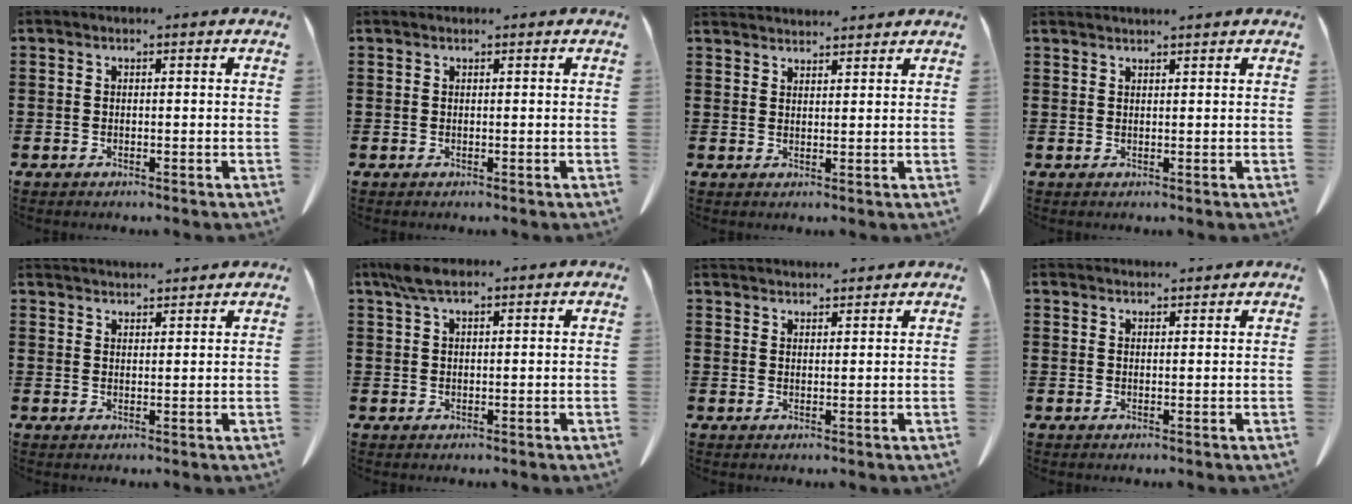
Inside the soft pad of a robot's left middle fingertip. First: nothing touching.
{"total": 0.0}
{"total": 2.6, "force": [2.6, 0.1, 0.0], "torque": [-0.006, -0.005, 0.049]}
{"total": 1.2, "force": [1.2, -0.1, 0.1], "torque": [-0.004, -0.002, 0.023]}
{"total": 3.1, "force": [3.1, 0.3, 0.2], "torque": [-0.012, -0.008, 0.059]}
{"total": 3.7, "force": [2.4, 1.2, 2.6], "torque": [-0.056, 0.006, 0.043]}
{"total": 2.7, "force": [2.7, 0.2, 0.0], "torque": [-0.008, -0.006, 0.052]}
{"total": 2.0, "force": [1.9, 0.2, 0.1], "torque": [-0.006, -0.001, 0.037]}